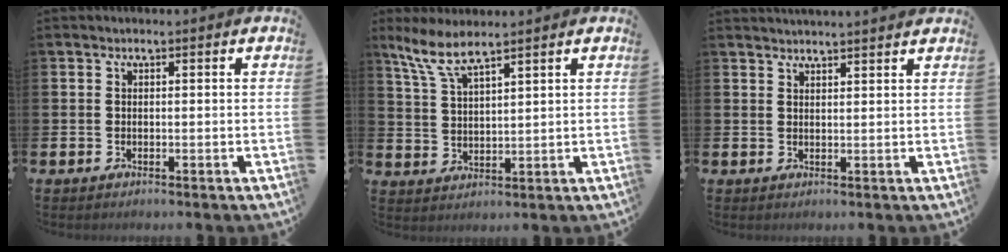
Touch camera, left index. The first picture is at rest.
{"total": 6.0, "force": [5.1, 0.7, 3.0], "torque": [-0.078, -0.013, 0.092]}
{"total": 2.2, "force": [2.2, -0.3, -0.1], "torque": [0.003, -0.013, 0.040]}